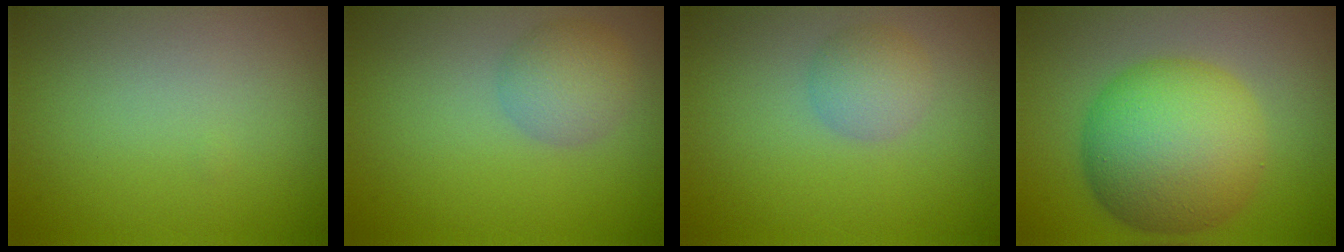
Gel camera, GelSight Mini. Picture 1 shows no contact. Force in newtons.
{"total": 3.0, "press": 3.0, "slide": 0.0}
{"total": 2.3, "press": 2.3, "slide": 0.1}
{"total": 10.0, "press": 10.0, "slide": 0.2}